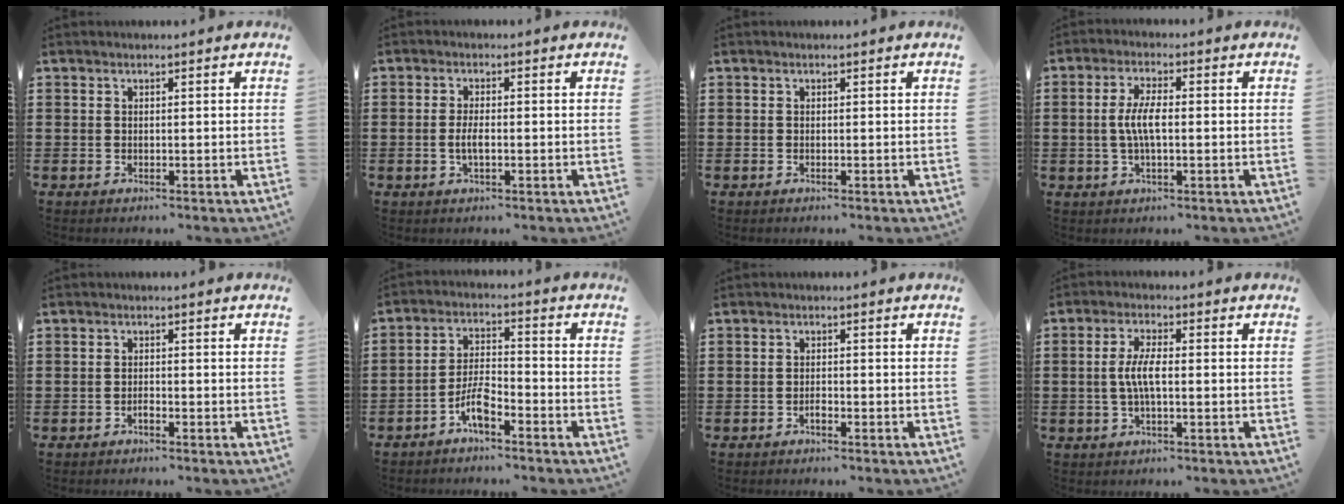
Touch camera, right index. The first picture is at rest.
{"total": 2.6, "force": [-0.5, 0.8, 2.4], "torque": [-0.050, -0.001, -0.011]}
{"total": 0.0}
{"total": 4.9, "force": [-0.3, 1.5, 4.7], "torque": [-0.099, -0.002, -0.011]}
{"total": 0.9, "force": [-0.8, 0.1, 0.4], "torque": [-0.009, -0.002, -0.015]}
{"total": 5.1, "force": [-3.5, 1.5, 3.5], "torque": [-0.087, 0.004, -0.073]}
{"total": 1.1, "force": [-0.9, 0.3, 0.6], "torque": [-0.013, -0.003, -0.015]}
{"total": 4.6, "force": [-0.4, 1.2, 4.4], "torque": [-0.094, -0.002, -0.014]}